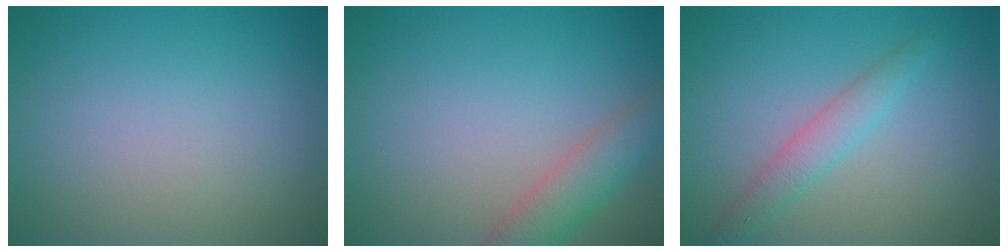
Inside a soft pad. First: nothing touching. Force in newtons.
{"total": 3.4, "press": 3.4, "slide": 0.1}
{"total": 2.3, "press": 2.3, "slide": 0.1}